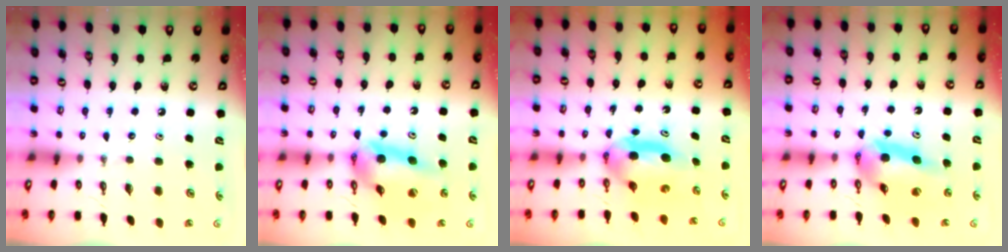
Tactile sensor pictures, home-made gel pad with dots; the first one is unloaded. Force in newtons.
{"total": 12.8, "press": 12.8, "slide": 1.2}
{"total": 7.1, "press": 5.0, "slide": 5.1}
{"total": 10.5, "press": 10.4, "slide": 1.1}